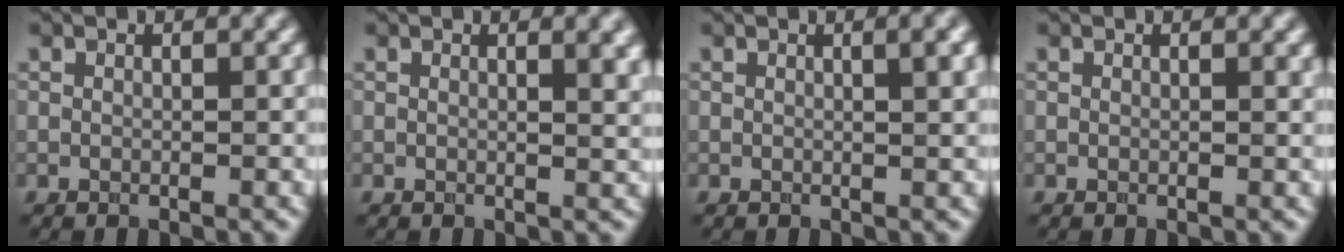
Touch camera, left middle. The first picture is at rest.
{"total": 2.9, "force": [1.3, 1.1, 2.4], "torque": [-0.015, 0.002, 0.016]}
{"total": 2.7, "force": [0.9, 0.8, 2.4], "torque": [-0.022, 0.007, 0.009]}
{"total": 0.6, "force": [0.3, 0.1, 0.4], "torque": [-0.003, 0.001, 0.004]}